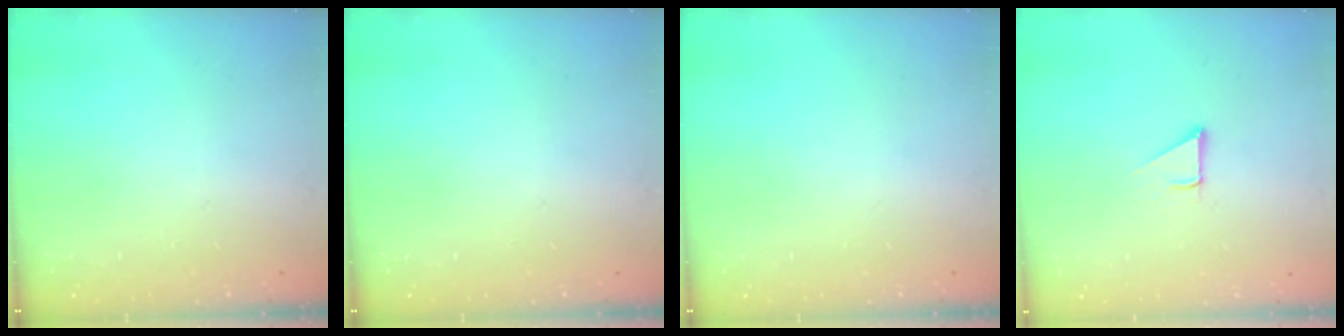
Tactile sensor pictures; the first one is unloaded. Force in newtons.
{"total": 0.0}
{"total": 0.0}
{"total": 1.6, "press": 1.6, "slide": 0.2}